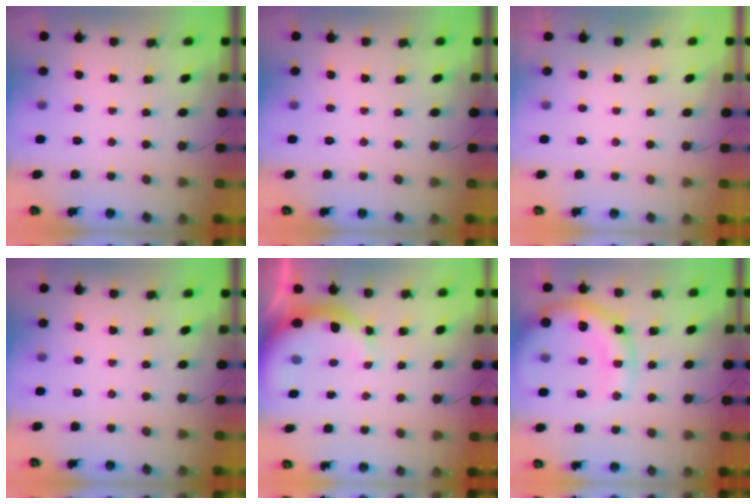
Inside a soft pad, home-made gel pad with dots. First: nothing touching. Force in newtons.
{"total": 0.0}
{"total": 3.0, "press": 3.0, "slide": 0.1}
{"total": 0.0}
{"total": 8.5, "press": 8.3, "slide": 1.7}
{"total": 16.2, "press": 15.8, "slide": 3.7}